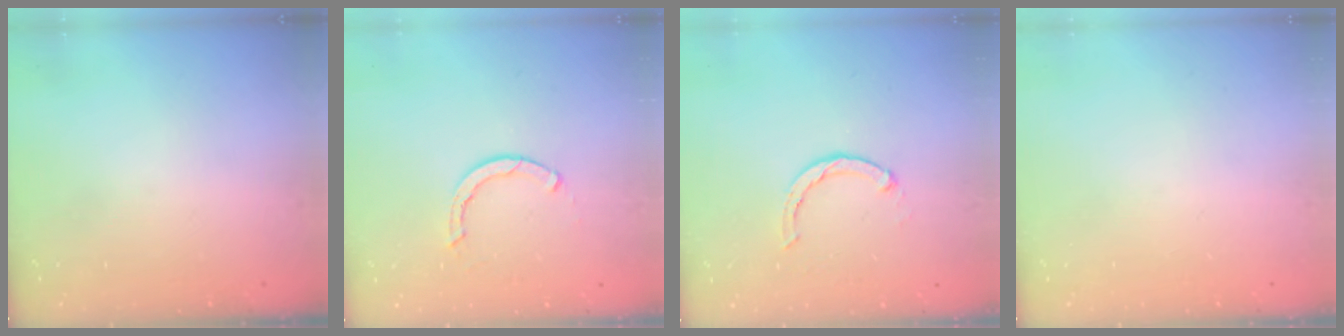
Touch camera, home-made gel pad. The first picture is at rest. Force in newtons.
{"total": 2.3, "press": 2.3, "slide": 0.1}
{"total": 2.4, "press": 2.4, "slide": 0.4}
{"total": 0.0}